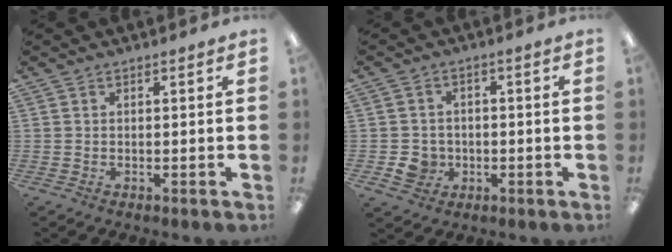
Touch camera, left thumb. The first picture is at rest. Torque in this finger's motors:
{"motor_torque": [-0.20, -0.13, 0.32, -0.25, 0.02]}